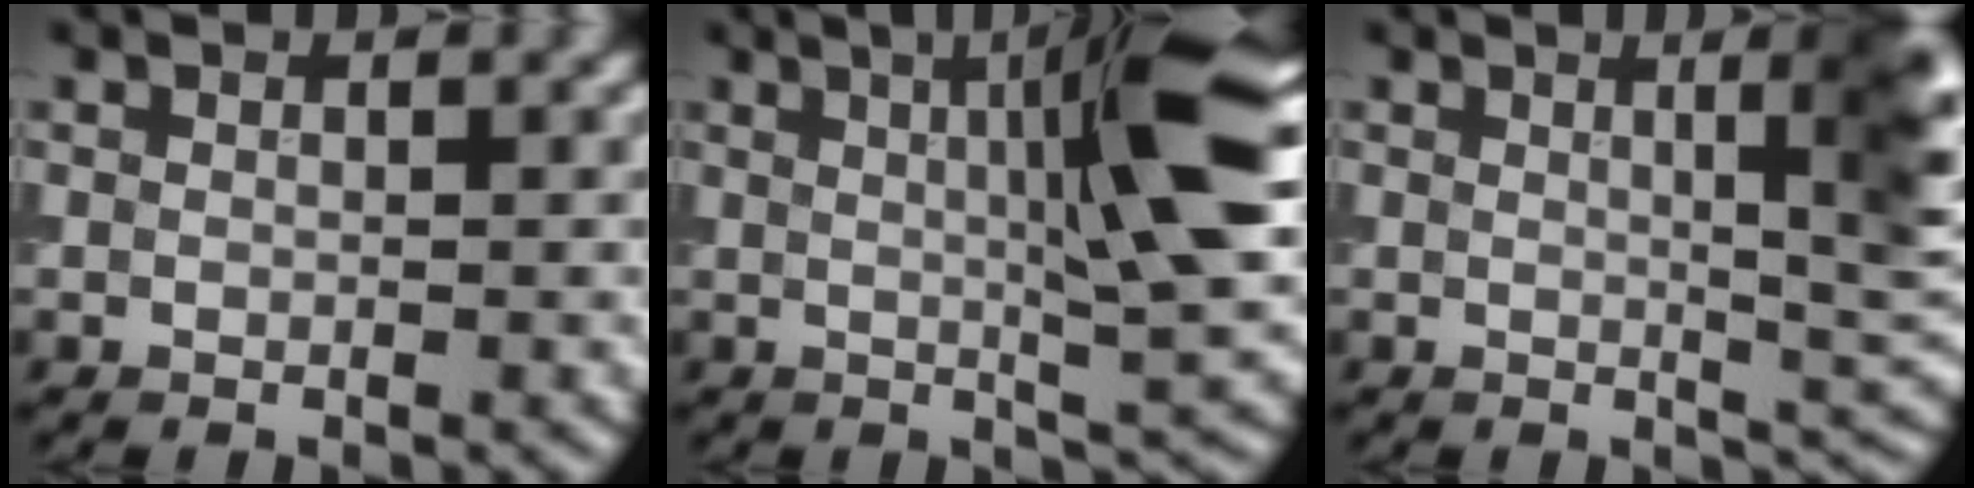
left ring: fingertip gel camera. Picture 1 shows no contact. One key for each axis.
{"total": 10.6, "fx": 2.0, "fy": 1.6, "fz": 10.3, "tx": -0.127, "ty": 0.011, "tz": 0.027}
{"total": 7.7, "fx": 1.8, "fy": 1.9, "fz": 7.2, "tx": -0.072, "ty": 0.004, "tz": 0.028}